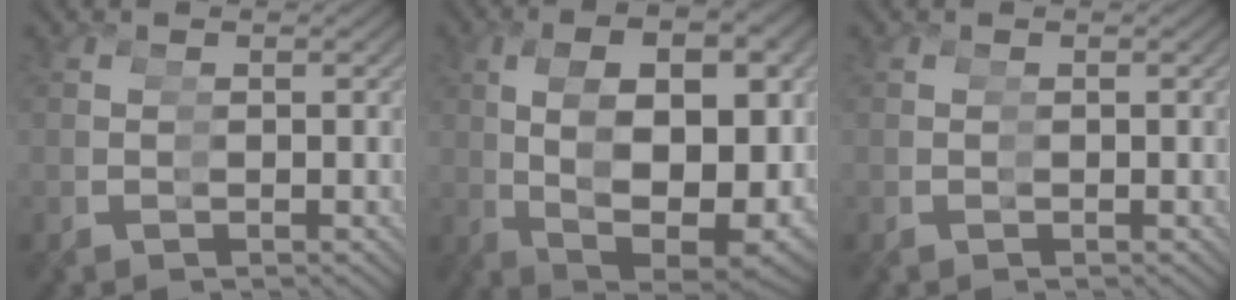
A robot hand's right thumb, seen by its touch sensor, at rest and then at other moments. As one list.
[{"total": 10.4, "force": [-0.3, 5.5, 8.8], "torque": [-0.178, -0.008, 0.013]}, {"total": 0.0}]